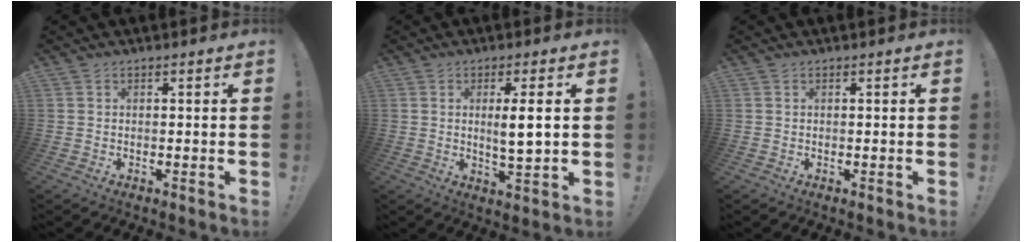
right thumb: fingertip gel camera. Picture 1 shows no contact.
{"total": 5.9, "force": [1.1, 0.6, 5.8], "torque": [-0.084, -0.012, 0.011]}
{"total": 0.0}